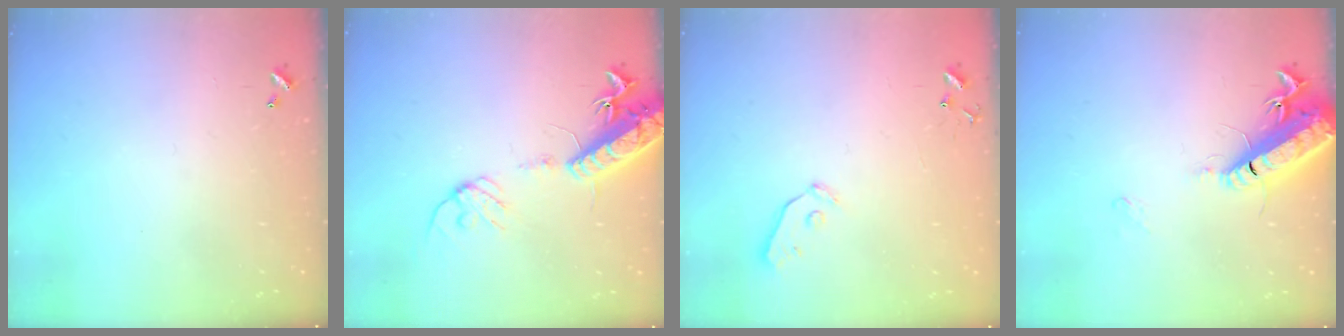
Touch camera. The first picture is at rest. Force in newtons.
{"total": 16.1, "press": 15.7, "slide": 3.6}
{"total": 5.7, "press": 5.7, "slide": 0.4}
{"total": 17.2, "press": 16.5, "slide": 4.6}